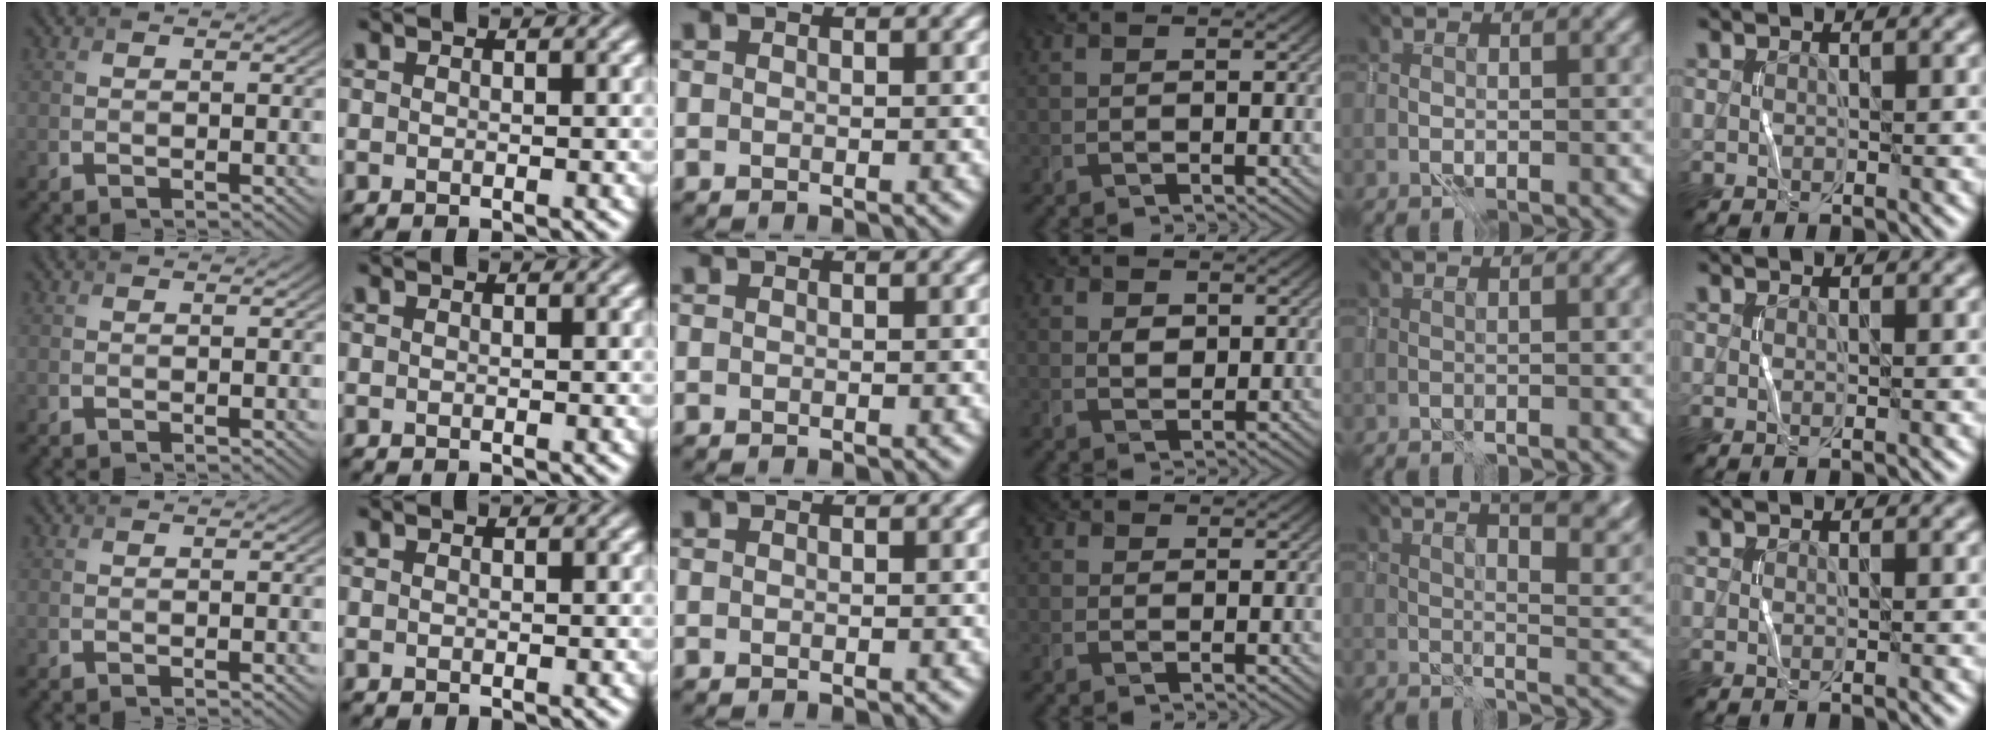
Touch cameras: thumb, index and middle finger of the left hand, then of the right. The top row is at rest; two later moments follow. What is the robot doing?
{"motion": "wrap", "object": "cellophane"}